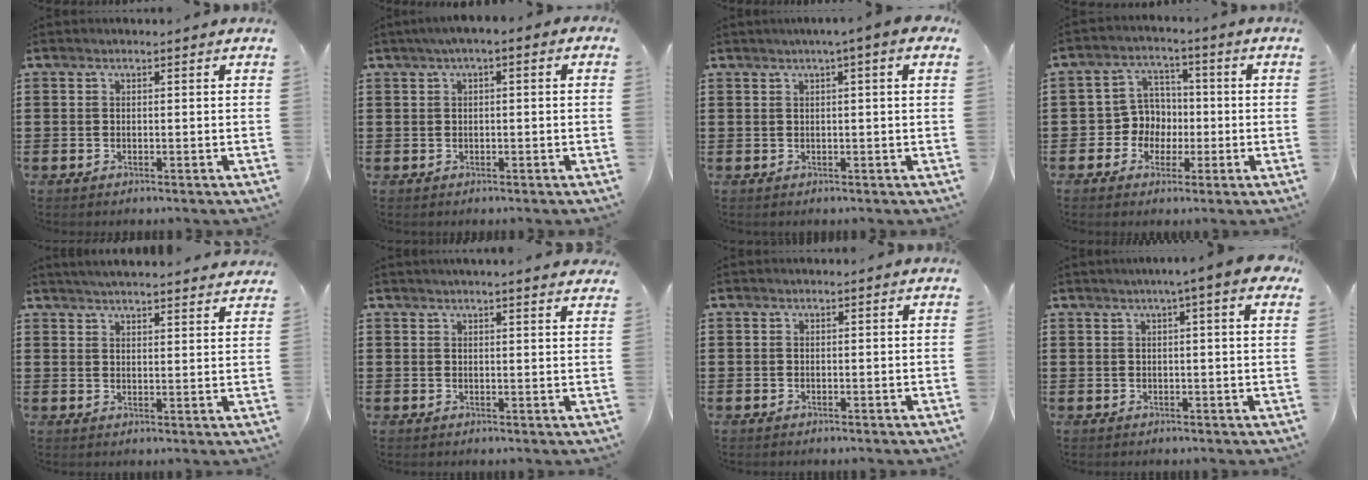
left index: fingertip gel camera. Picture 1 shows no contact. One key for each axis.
{"total": 1.7, "fx": -0.6, "fy": 0.5, "fz": 1.5, "tx": -0.026, "ty": 0.002, "tz": -0.013}
{"total": 2.0, "fx": 0.6, "fy": -0.3, "fz": 1.9, "tx": -0.034, "ty": -0.002, "tz": 0.010}
{"total": 5.6, "fx": -0.9, "fy": 5.4, "fz": 1.2, "tx": -0.044, "ty": 0.012, "tz": -0.018}
{"total": 3.4, "fx": 3.3, "fy": -0.4, "fz": 0.4, "tx": -0.017, "ty": -0.013, "tz": 0.060}
{"total": 1.9, "fx": 1.8, "fy": -0.2, "fz": 0.4, "tx": -0.011, "ty": -0.001, "tz": 0.036}
{"total": 0.0}
{"total": 3.1, "fx": 1.5, "fy": -0.3, "fz": 2.7, "tx": -0.053, "ty": 0.000, "tz": 0.026}